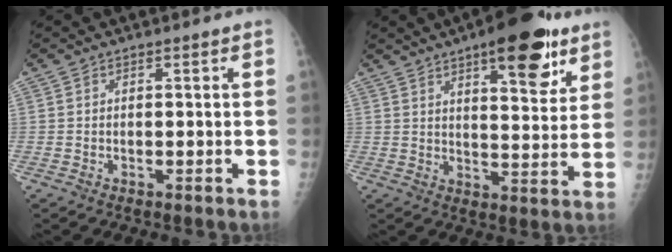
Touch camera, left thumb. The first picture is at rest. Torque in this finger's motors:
{"motor_torque": [3.35, 1.44, 1.49, -1.16, 0.38]}